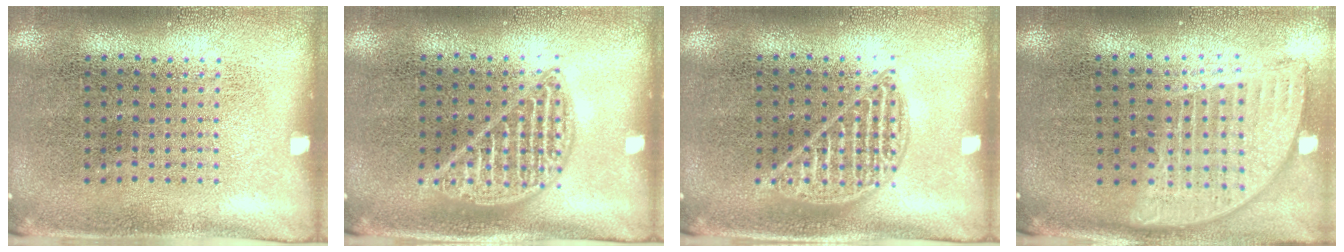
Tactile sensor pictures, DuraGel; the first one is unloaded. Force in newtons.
{"total": 1.3, "press": 1.3, "slide": 0.1}
{"total": 2.0, "press": 2.0, "slide": 0.2}
{"total": 1.9, "press": 1.5, "slide": 1.2}